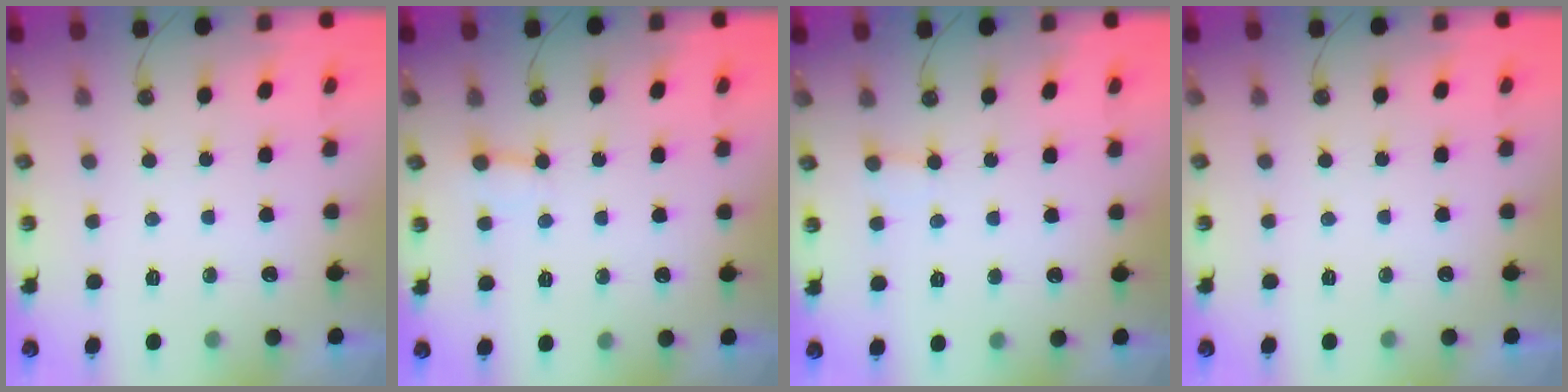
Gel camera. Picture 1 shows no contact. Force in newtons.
{"total": 3.1, "press": 3.1, "slide": 0.2}
{"total": 1.9, "press": 1.9, "slide": 0.3}
{"total": 0.0}